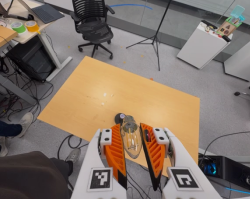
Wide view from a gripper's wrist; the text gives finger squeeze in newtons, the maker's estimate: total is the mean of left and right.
{"total": 13.7, "left": 14.8, "right": 12.7}